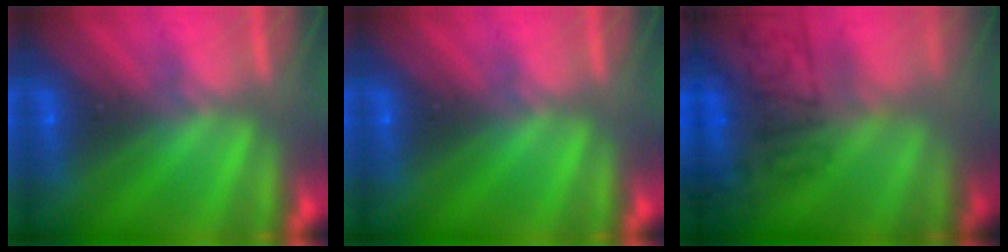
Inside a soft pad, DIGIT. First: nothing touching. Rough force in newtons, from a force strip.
{"total": 0.0}
{"total": 7.2}